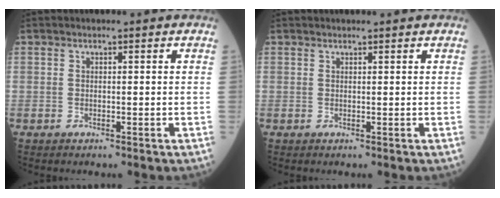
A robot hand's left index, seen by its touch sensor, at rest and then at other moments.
{"total": 1.3, "force": [1.3, 0.0, 0.4], "torque": [-0.004, 0.011, 0.019]}